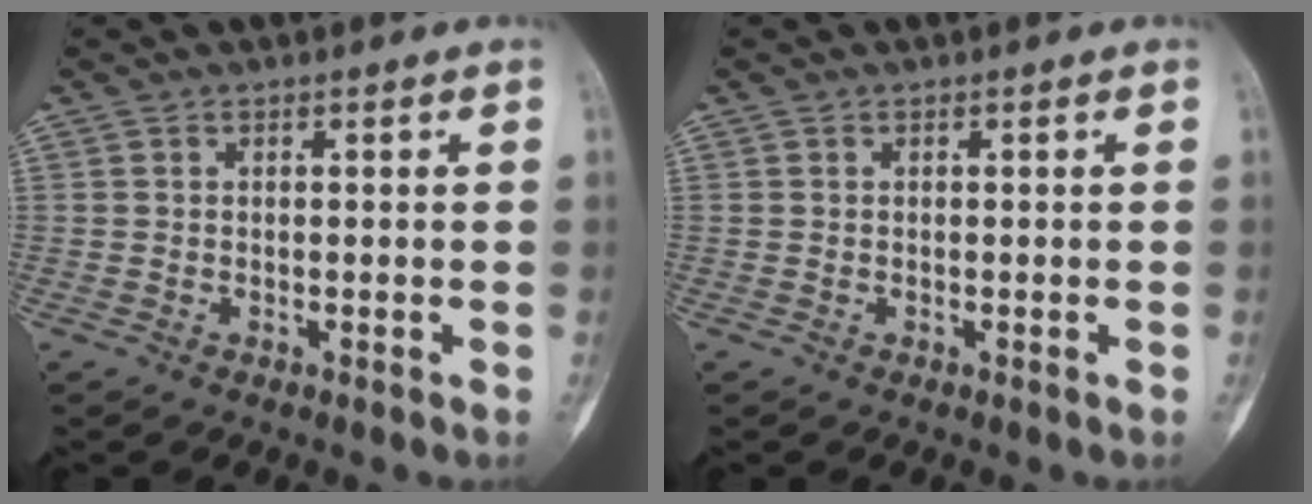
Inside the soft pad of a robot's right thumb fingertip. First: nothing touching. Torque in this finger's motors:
{"motor_torque": [0.01, -0.01, 0.00, 0.00, 0.00]}